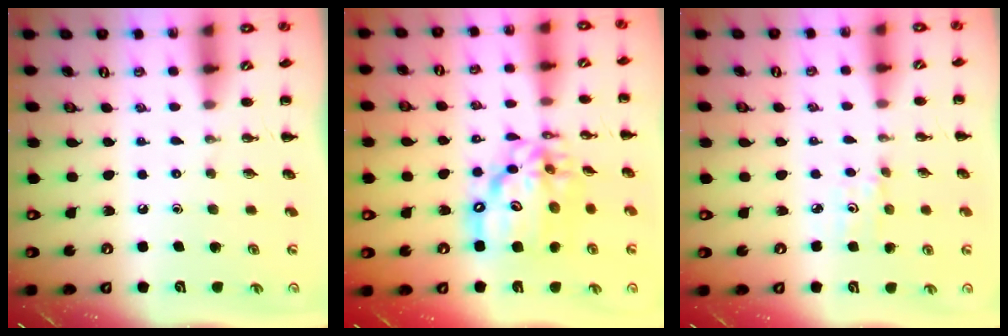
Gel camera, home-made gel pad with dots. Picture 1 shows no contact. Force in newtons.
{"total": 15.2, "press": 14.7, "slide": 4.2}
{"total": 3.8, "press": 3.7, "slide": 0.9}